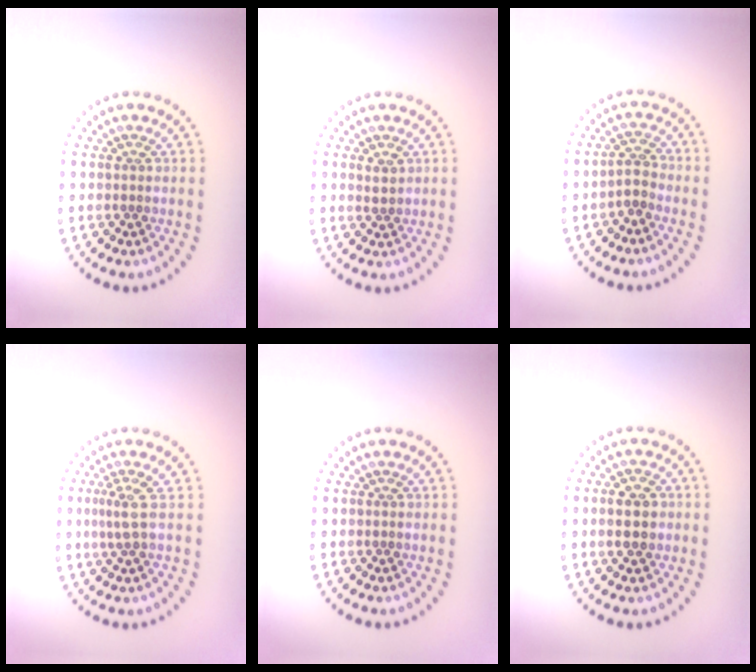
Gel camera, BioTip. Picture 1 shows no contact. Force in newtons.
{"total": 1.1, "press": 1.0, "slide": 0.5}
{"total": 1.7, "press": 1.4, "slide": 1.0}
{"total": 1.8, "press": 1.3, "slide": 1.2}
{"total": 0.0}
{"total": 3.1, "press": 3.1, "slide": 0.1}